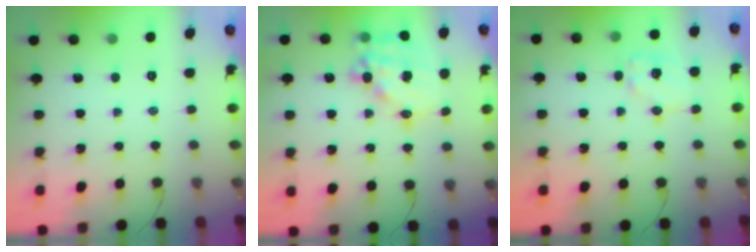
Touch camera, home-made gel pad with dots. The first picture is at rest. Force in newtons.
{"total": 14.2, "press": 13.8, "slide": 3.3}
{"total": 9.0, "press": 9.0, "slide": 1.2}